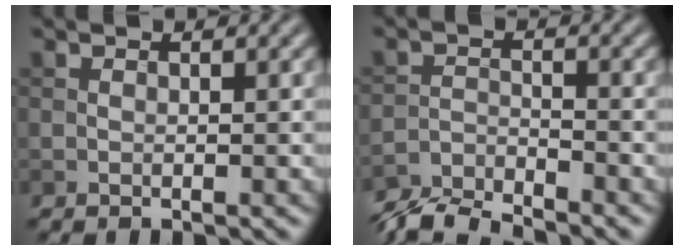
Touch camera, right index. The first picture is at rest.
{"total": 5.0, "force": [-4.8, 0.7, 1.0], "torque": [-0.021, -0.009, -0.097]}